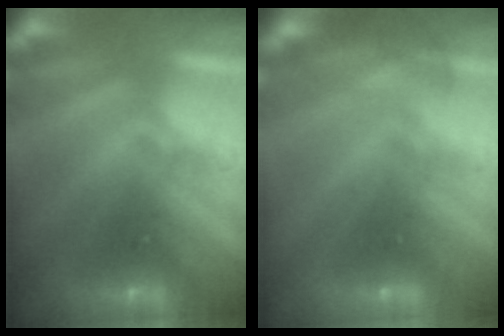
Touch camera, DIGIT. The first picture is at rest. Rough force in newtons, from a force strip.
{"total": 2.8}